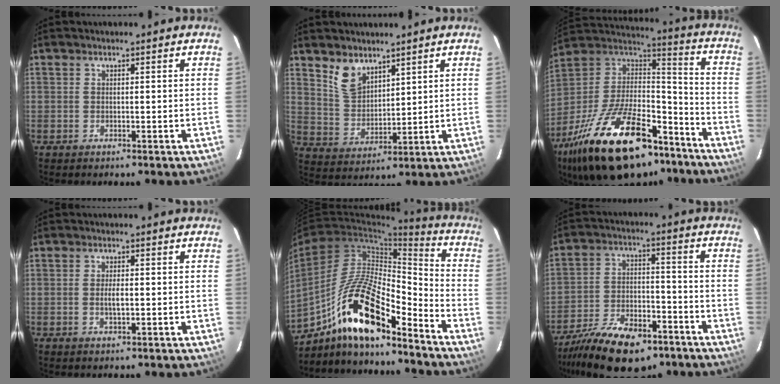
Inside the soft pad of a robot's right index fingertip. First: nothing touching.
{"total": 7.1, "force": [5.0, 3.8, 3.3], "torque": [-0.057, 0.004, 0.108]}
{"total": 32.8, "force": [-21.2, 14.3, 20.7], "torque": [-0.392, -0.004, -0.328]}
{"total": 2.5, "force": [-0.3, 1.0, 2.3], "torque": [-0.041, 0.000, -0.006]}
{"total": 18.2, "force": [-12.5, 5.1, 12.3], "torque": [-0.225, 0.005, -0.229]}
{"total": 18.0, "force": [-12.4, 8.0, 10.3], "torque": [-0.212, -0.018, -0.200]}